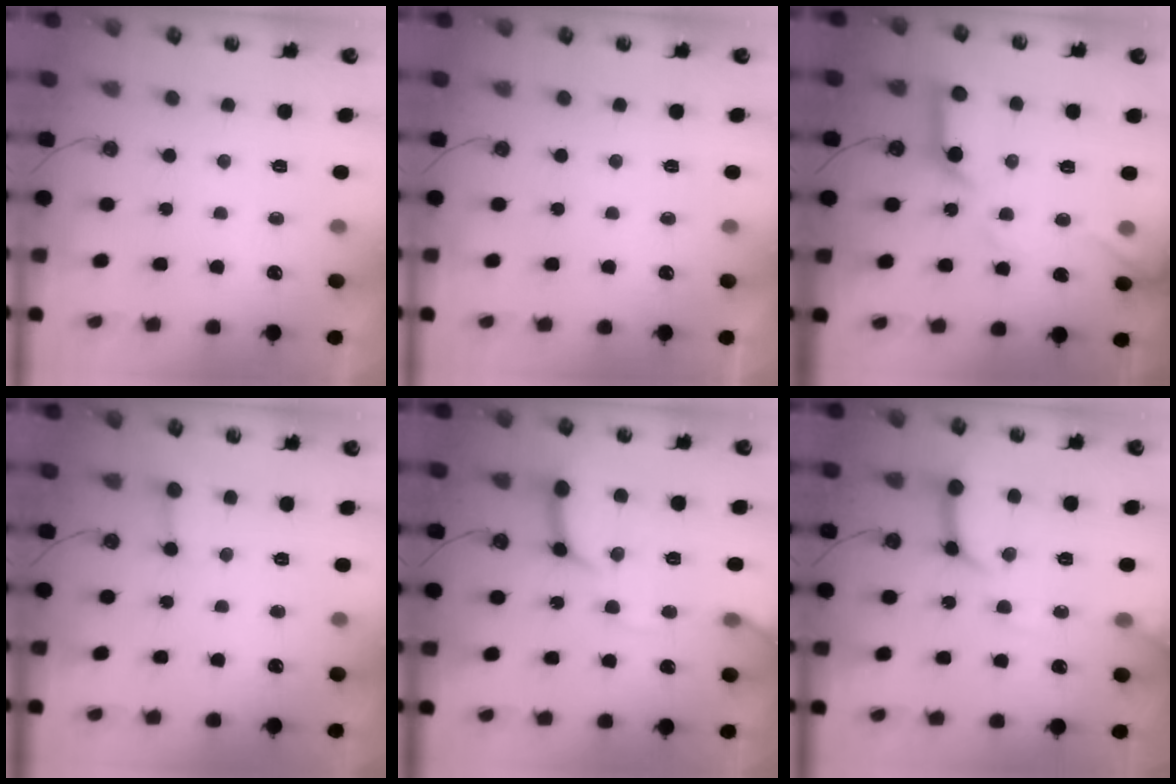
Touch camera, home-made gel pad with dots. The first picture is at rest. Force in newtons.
{"total": 0.0}
{"total": 15.6, "press": 15.5, "slide": 1.5}
{"total": 2.5, "press": 2.5, "slide": 0.4}
{"total": 14.3, "press": 14.2, "slide": 1.5}
{"total": 12.8, "press": 12.7, "slide": 1.2}